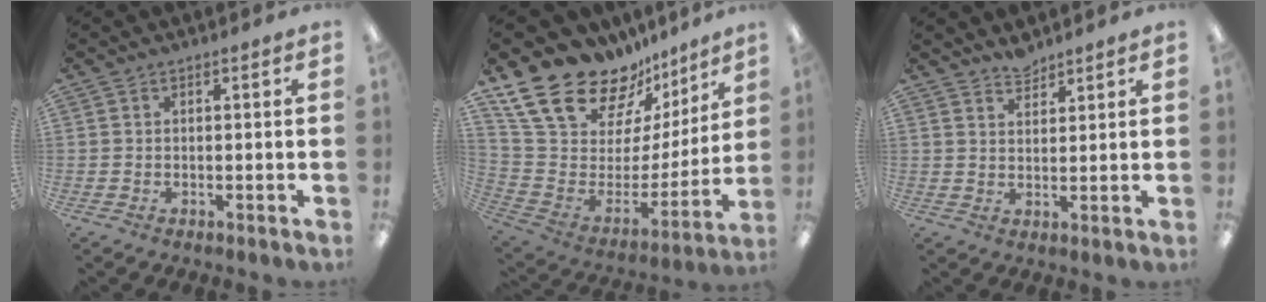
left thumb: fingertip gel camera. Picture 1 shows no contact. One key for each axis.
{"total": 22.5, "fx": 17.1, "fy": 10.6, "fz": 10.0, "tx": -0.173, "ty": -0.130, "tz": 0.315}
{"total": 3.3, "fx": 3.2, "fy": 0.6, "fz": 0.3, "tx": -0.002, "ty": -0.020, "tz": 0.059}